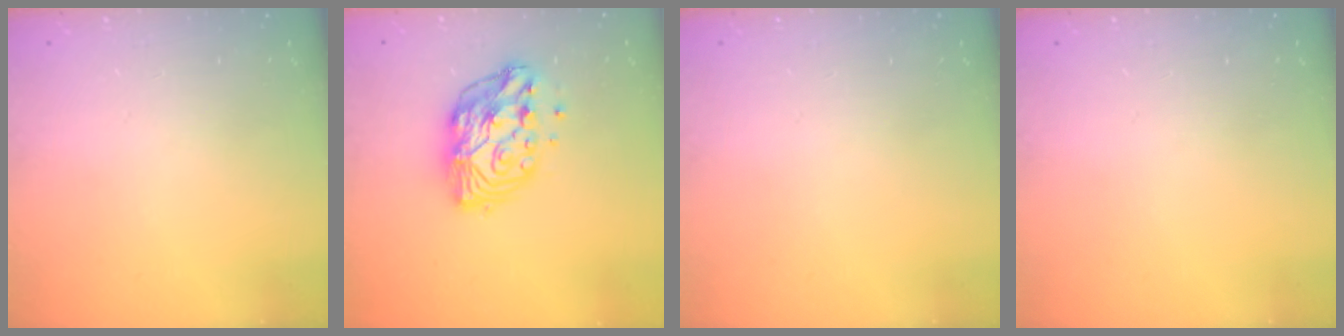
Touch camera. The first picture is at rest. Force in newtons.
{"total": 12.6, "press": 12.6, "slide": 1.1}
{"total": 0.0}
{"total": 0.0}